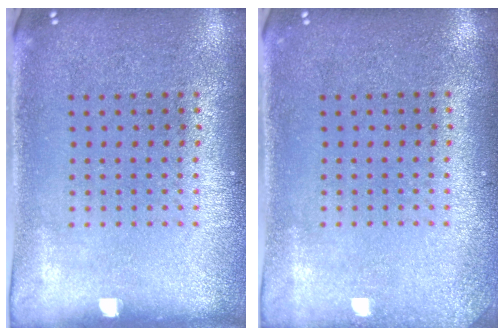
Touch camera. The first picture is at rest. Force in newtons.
{"total": 1.1, "press": 1.1, "slide": 0.1}